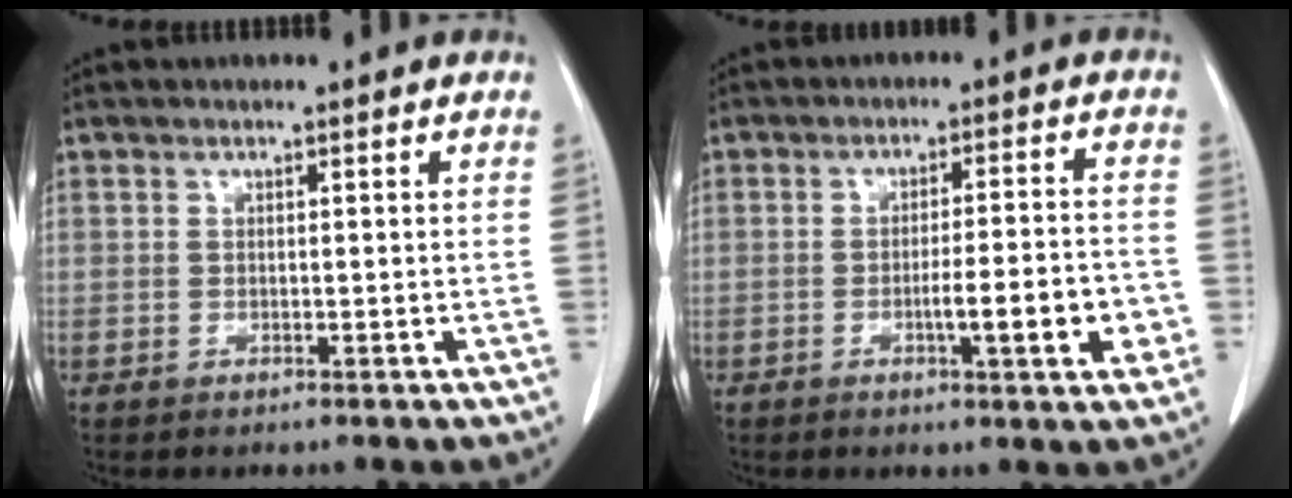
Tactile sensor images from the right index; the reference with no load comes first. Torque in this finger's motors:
{"motor_torque": [1.39, -0.69, 0.60, 0.08]}